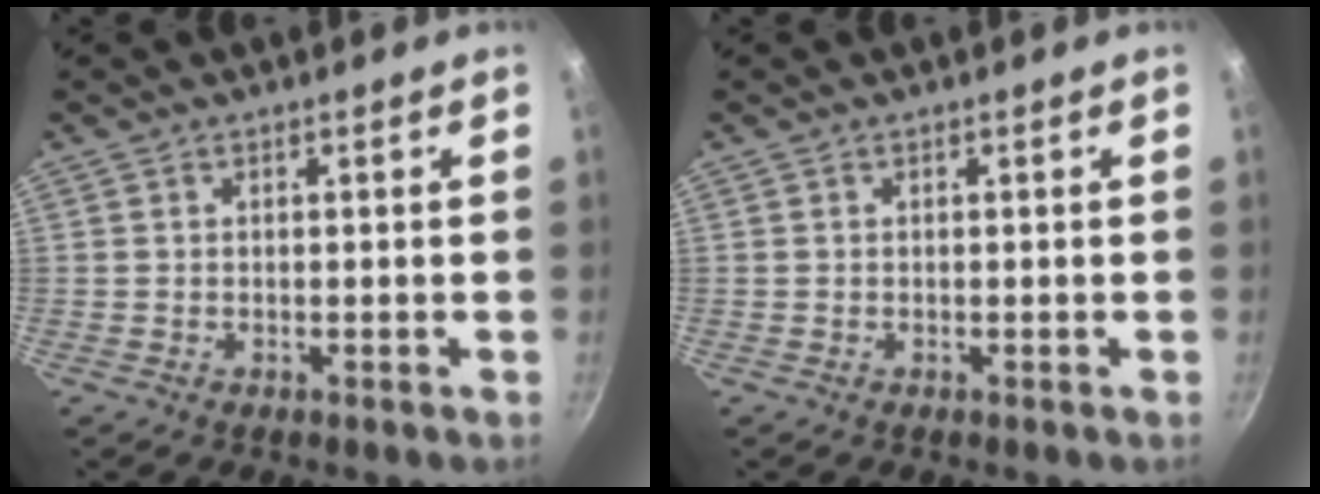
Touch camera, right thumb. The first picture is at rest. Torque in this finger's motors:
{"motor_torque": [-0.12, -0.12, 0.06, 0.06, 0.02]}